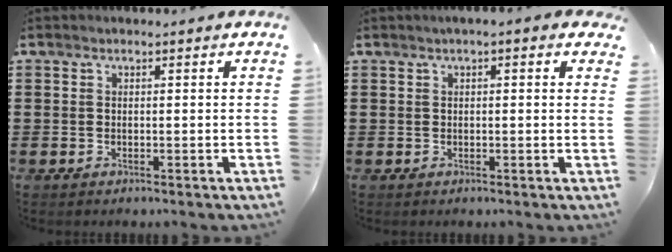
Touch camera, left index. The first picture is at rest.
{"total": 1.1, "force": [0.3, 0.3, 1.0], "torque": [-0.020, 0.003, 0.003]}